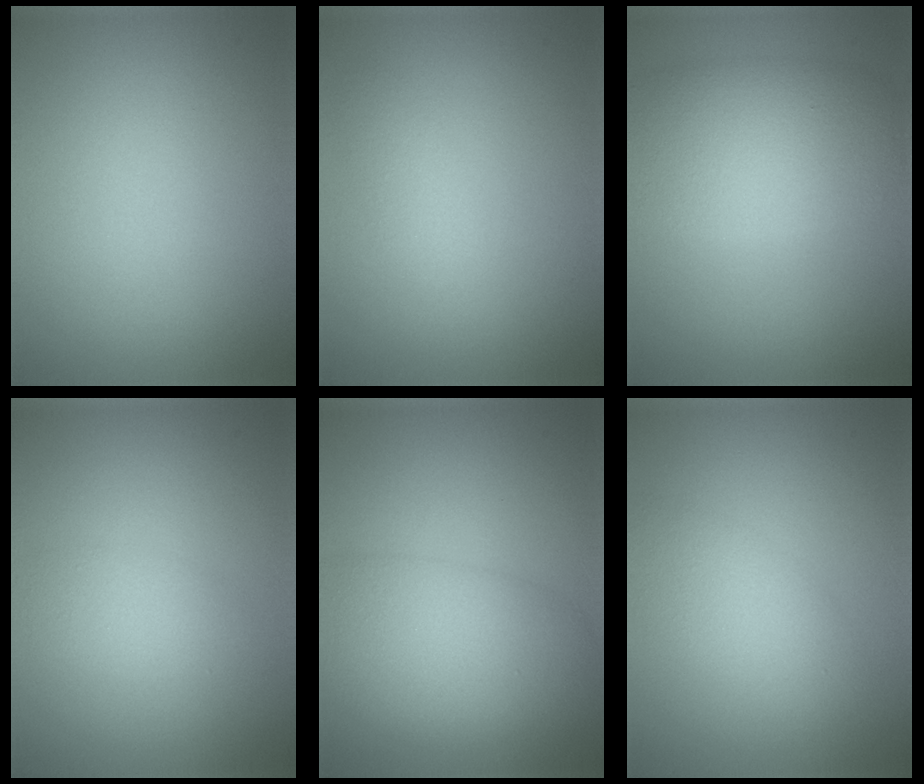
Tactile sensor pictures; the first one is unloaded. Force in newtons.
{"total": 1.6, "press": 1.6, "slide": 0.1}
{"total": 7.9, "press": 7.9, "slide": 0.4}
{"total": 2.2, "press": 2.2, "slide": 0.1}
{"total": 7.4, "press": 7.4, "slide": 0.2}
{"total": 2.7, "press": 2.7, "slide": 0.2}